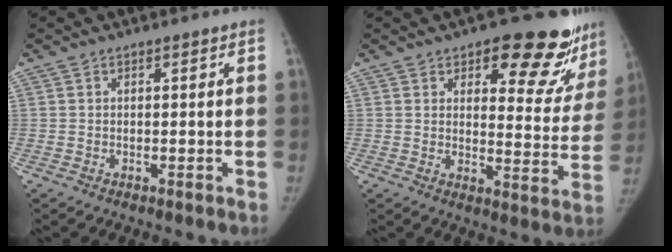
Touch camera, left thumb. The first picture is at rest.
{"total": 18.3, "force": [12.2, 7.7, 11.2], "torque": [-0.074, -0.074, 0.144]}